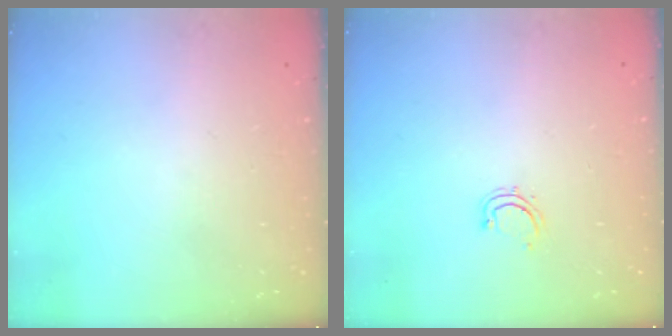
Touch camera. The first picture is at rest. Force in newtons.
{"total": 4.0, "press": 3.8, "slide": 1.1}